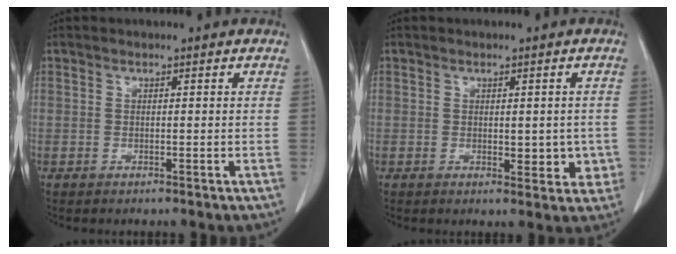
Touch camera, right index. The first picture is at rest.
{"total": 4.2, "force": [-0.5, 2.2, 3.6], "torque": [-0.031, -0.002, 0.001]}